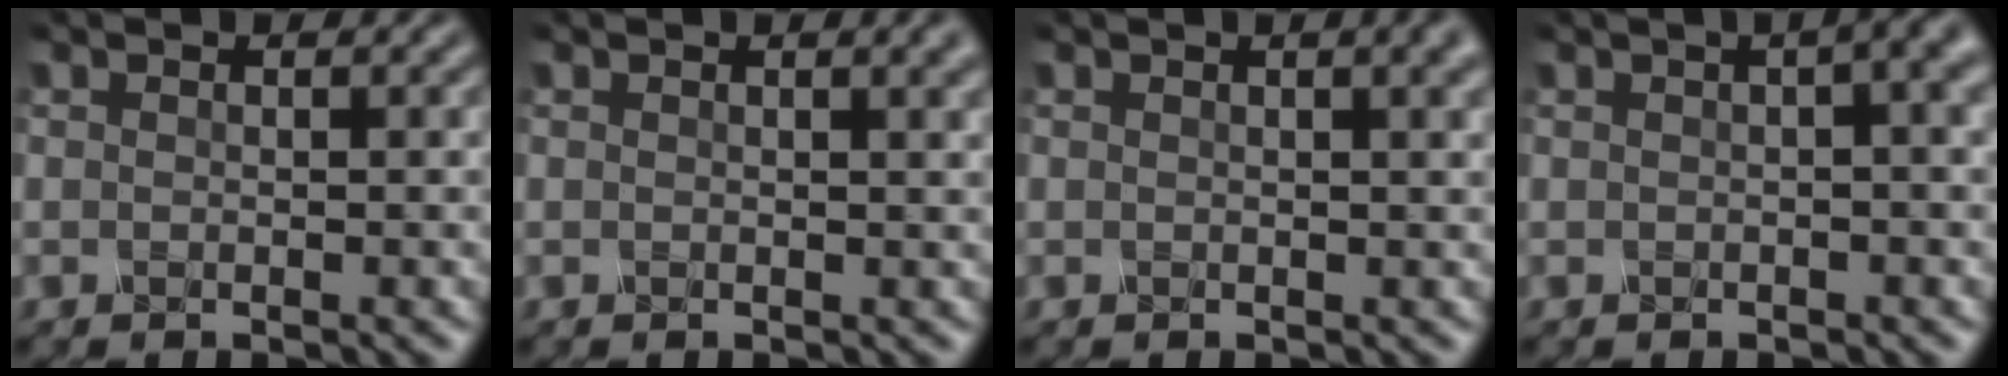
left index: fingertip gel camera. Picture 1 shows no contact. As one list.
[{"total": 2.3, "force": [1.2, 0.8, 1.8], "torque": [-0.011, 0.006, 0.012]}, {"total": 3.7, "force": [1.6, 1.4, 3.0], "torque": [-0.020, 0.010, 0.011]}, {"total": 6.6, "force": [2.1, 2.7, 5.7], "torque": [-0.039, 0.031, 0.005]}]